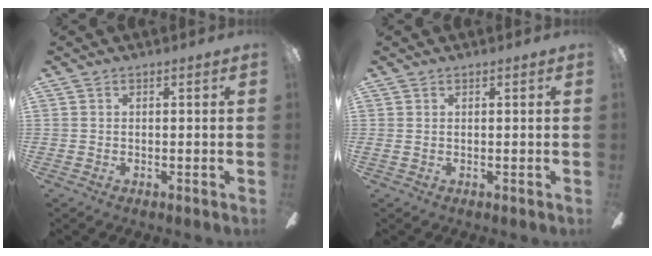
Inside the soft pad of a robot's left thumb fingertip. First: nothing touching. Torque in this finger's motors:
{"motor_torque": [0.46, 0.56, 2.02, 0.25, 0.60]}